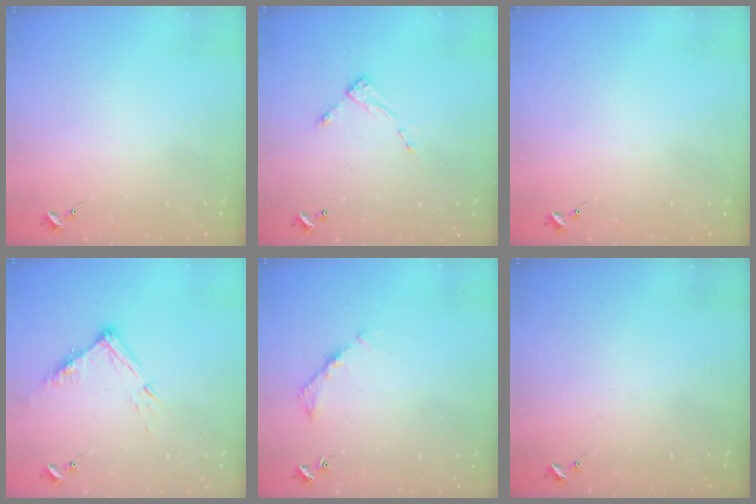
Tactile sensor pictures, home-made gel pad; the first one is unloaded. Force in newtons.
{"total": 6.6, "press": 6.6, "slide": 0.5}
{"total": 0.0}
{"total": 10.5, "press": 10.5, "slide": 0.8}
{"total": 4.2, "press": 4.1, "slide": 0.6}
{"total": 0.0}